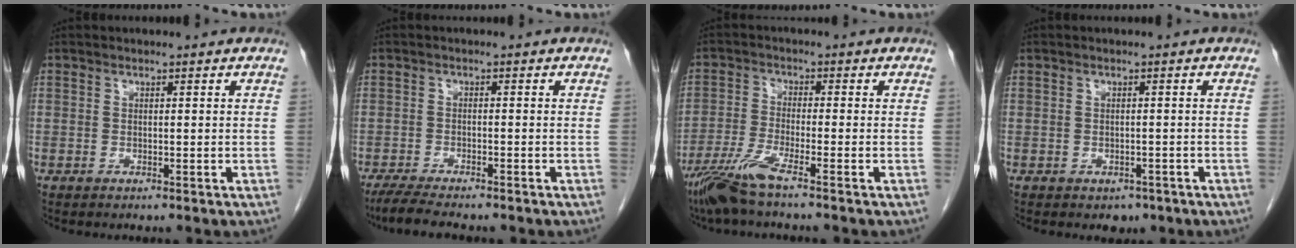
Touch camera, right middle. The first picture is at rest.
{"total": 6.3, "force": [-5.3, 0.9, 3.2], "torque": [-0.058, -0.016, -0.087]}
{"total": 6.5, "force": [-4.7, -0.4, 4.4], "torque": [-0.094, -0.022, -0.098]}
{"total": 2.0, "force": [-1.1, 1.5, 0.7], "torque": [-0.006, 0.003, -0.007]}